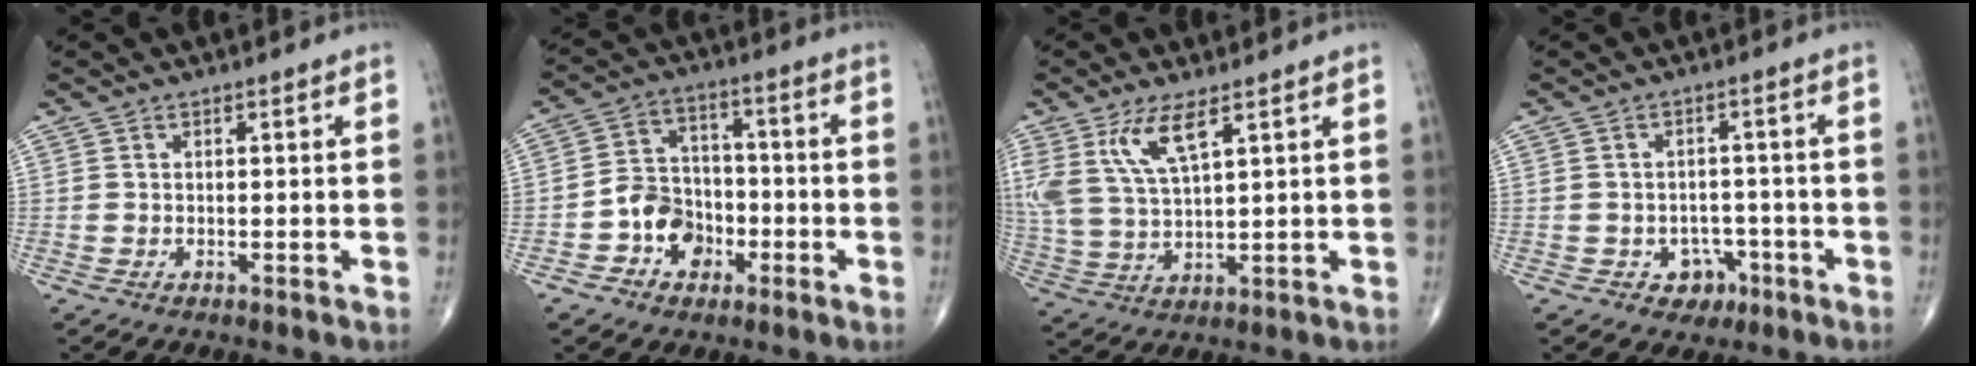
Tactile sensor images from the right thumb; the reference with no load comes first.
{"total": 9.3, "force": [-3.4, 7.5, 4.2], "torque": [-0.034, 0.036, -0.064]}
{"total": 10.7, "force": [5.4, 3.5, 8.5], "torque": [-0.191, -0.016, 0.117]}
{"total": 4.9, "force": [-2.3, 3.9, 1.8], "torque": [0.006, 0.021, -0.026]}